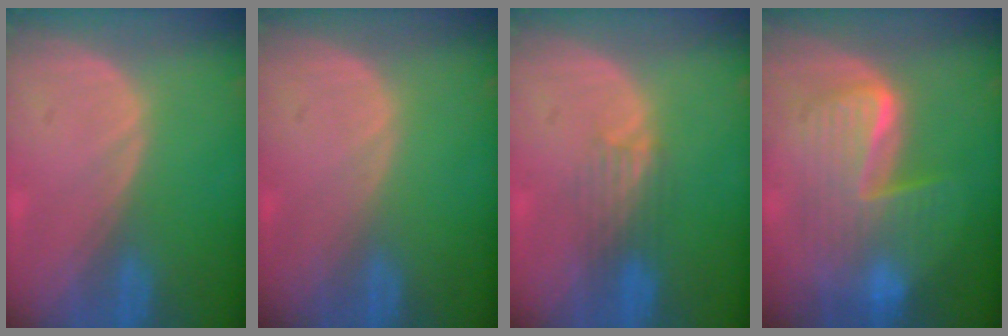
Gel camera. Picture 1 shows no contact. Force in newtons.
{"total": 0.0}
{"total": 3.3, "press": 3.1, "slide": 1.1}
{"total": 8.5, "press": 8.4, "slide": 0.9}